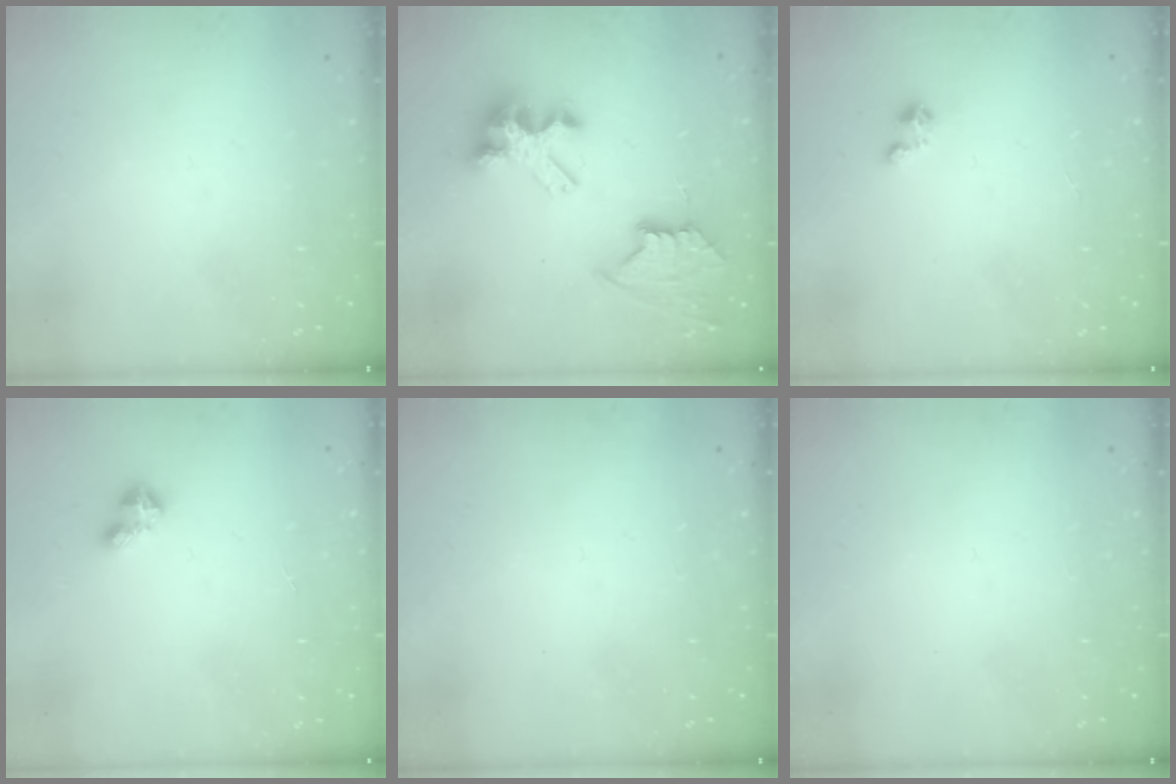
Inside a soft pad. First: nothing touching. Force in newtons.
{"total": 10.5, "press": 10.4, "slide": 1.2}
{"total": 1.3, "press": 1.3, "slide": 0.3}
{"total": 2.9, "press": 2.9, "slide": 0.2}
{"total": 0.0}
{"total": 0.0}